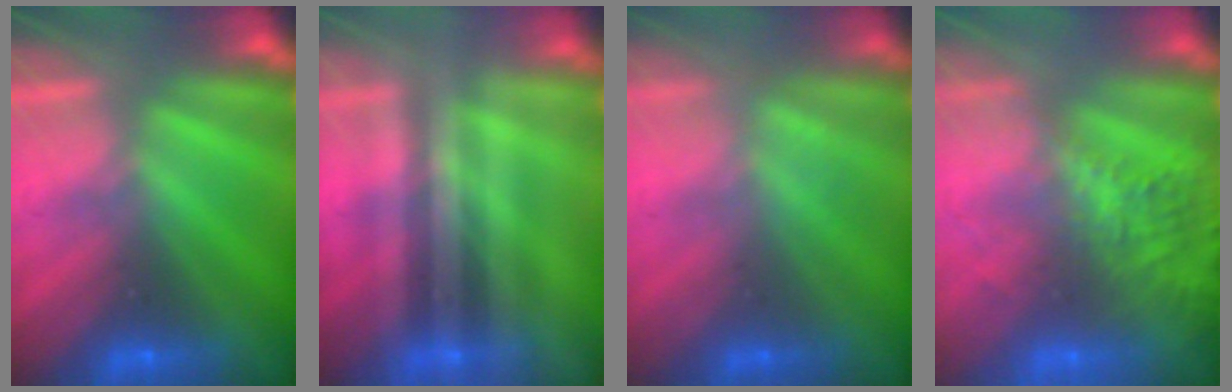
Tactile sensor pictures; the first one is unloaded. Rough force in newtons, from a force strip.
{"total": 1.9}
{"total": 2.6}
{"total": 8.3}